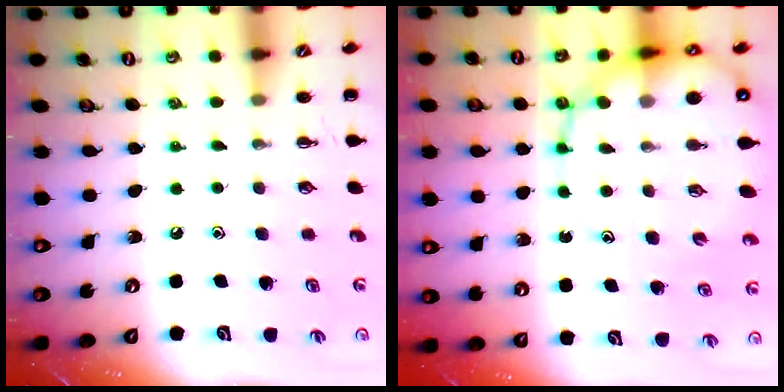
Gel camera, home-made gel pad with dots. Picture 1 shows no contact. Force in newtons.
{"total": 17.9, "press": 17.4, "slide": 4.4}